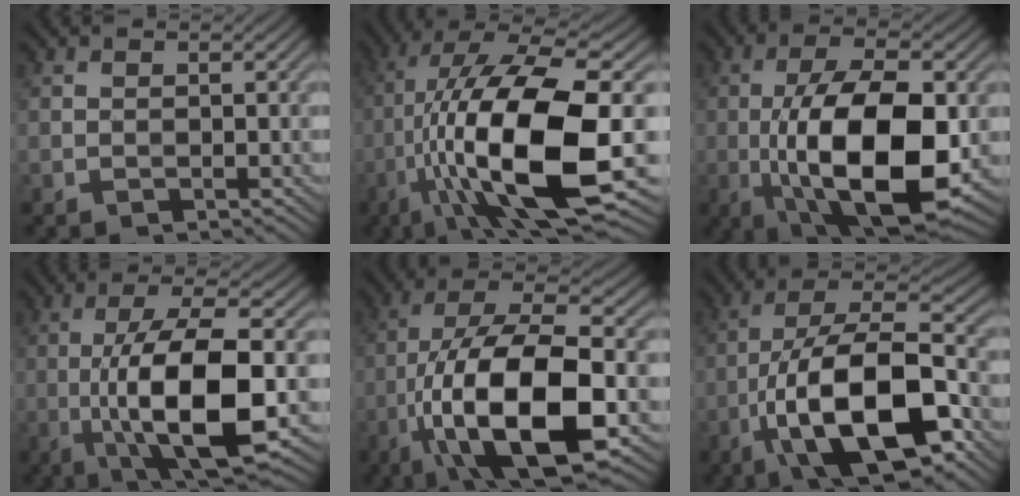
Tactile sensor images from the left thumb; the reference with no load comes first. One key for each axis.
{"total": 18.2, "fx": -4.5, "fy": 6.4, "fz": 16.5, "tx": -0.330, "ty": -0.004, "tz": -0.067}
{"total": 15.0, "fx": -2.8, "fy": 6.4, "fz": 13.3, "tx": -0.231, "ty": -0.003, "tz": -0.052}
{"total": 13.1, "fx": -2.6, "fy": 4.2, "fz": 12.2, "tx": -0.220, "ty": -0.003, "tz": -0.047}
{"total": 17.3, "fx": -5.9, "fy": 7.1, "fz": 14.7, "tx": -0.284, "ty": -0.007, "tz": -0.101}
{"total": 15.9, "fx": -6.1, "fy": 6.5, "fz": 13.2, "tx": -0.238, "ty": -0.001, "tz": -0.114}